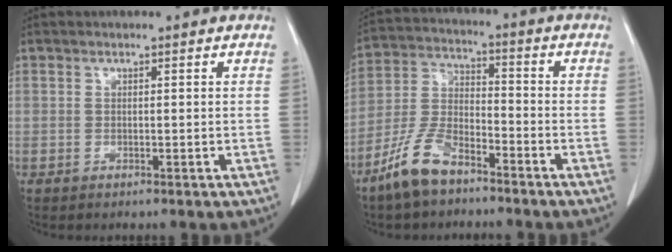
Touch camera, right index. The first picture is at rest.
{"total": 9.6, "force": [-6.9, 3.4, 5.7], "torque": [-0.132, -0.007, -0.142]}